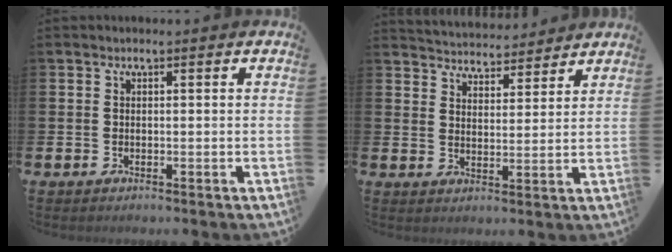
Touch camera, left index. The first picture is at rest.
{"total": 4.7, "force": [4.6, 0.8, -0.5], "torque": [-0.007, -0.031, 0.082]}